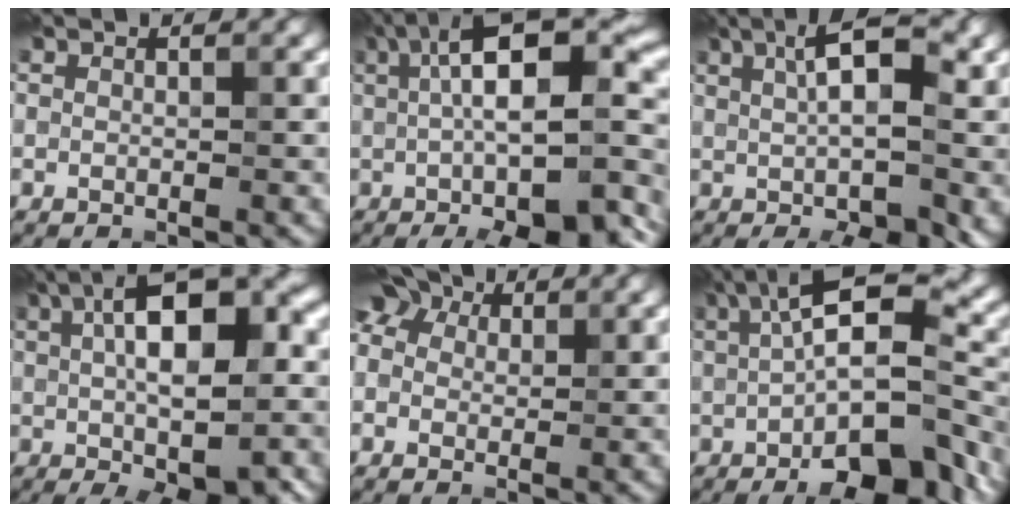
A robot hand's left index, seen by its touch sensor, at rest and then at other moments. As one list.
[{"total": 16.0, "force": [-1.9, 4.9, 15.1], "torque": [-0.191, 0.029, -0.013]}, {"total": 9.3, "force": [1.0, 3.0, 8.8], "torque": [-0.101, 0.016, 0.011]}, {"total": 12.8, "force": [0.5, 4.6, 12.0], "torque": [-0.154, 0.015, 0.008]}, {"total": 7.5, "force": [2.8, 5.5, 4.3], "torque": [-0.076, 0.045, 0.005]}, {"total": 13.7, "force": [-2.7, 4.2, 12.7], "torque": [-0.180, 0.012, -0.032]}]